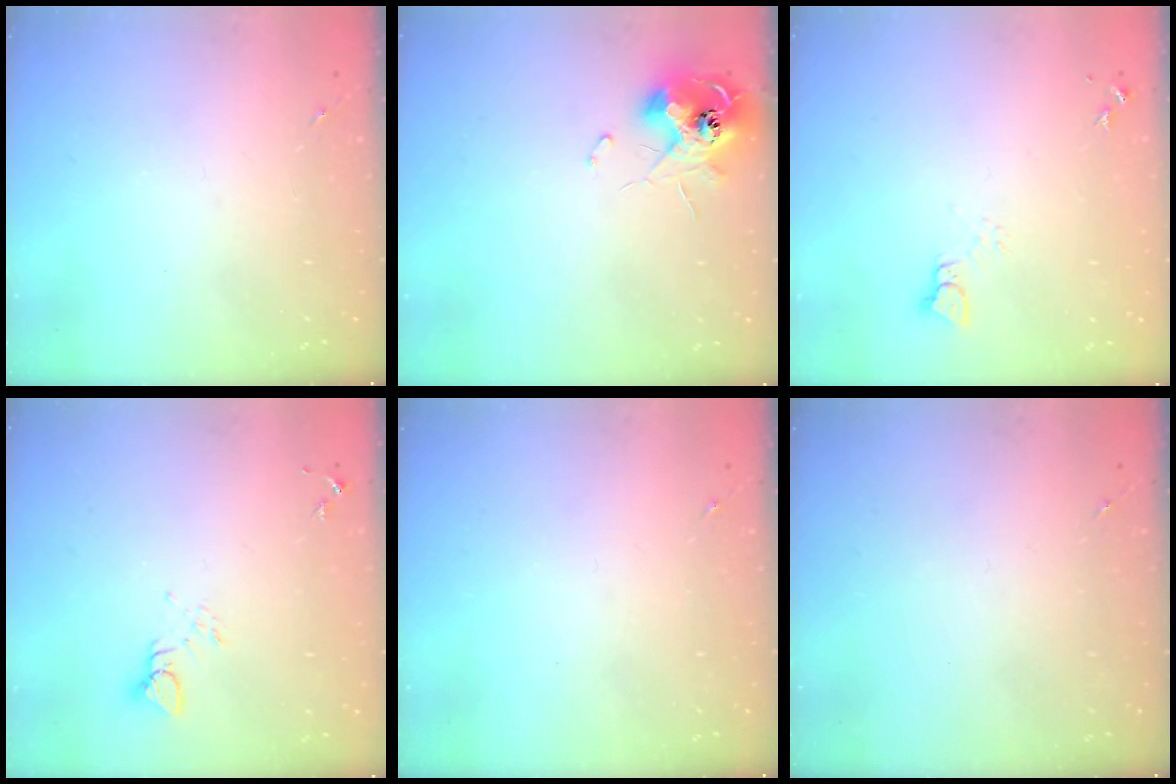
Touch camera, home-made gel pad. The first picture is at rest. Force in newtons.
{"total": 11.2, "press": 11.2, "slide": 0.8}
{"total": 2.5, "press": 2.5, "slide": 0.1}
{"total": 4.0, "press": 4.0, "slide": 0.1}
{"total": 0.0}
{"total": 0.0}